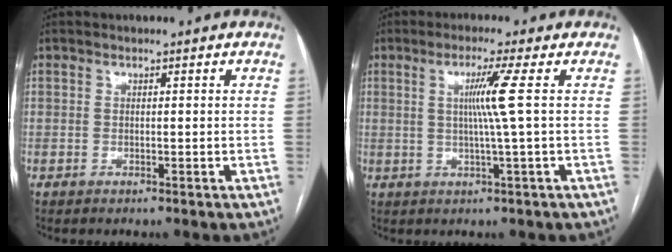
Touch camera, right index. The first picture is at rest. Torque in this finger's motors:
{"motor_torque": [0.36, 0.00, 0.18, 0.08]}